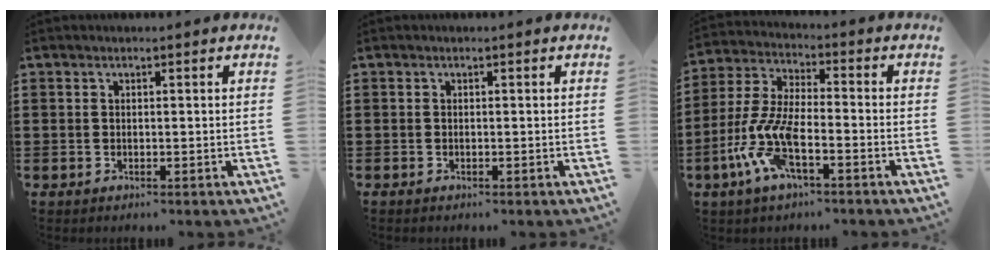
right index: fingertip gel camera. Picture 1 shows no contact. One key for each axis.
{"total": 0.0}
{"total": 9.0, "fx": -4.4, "fy": 2.8, "fz": 7.3, "tx": -0.193, "ty": -0.021, "tz": -0.093}